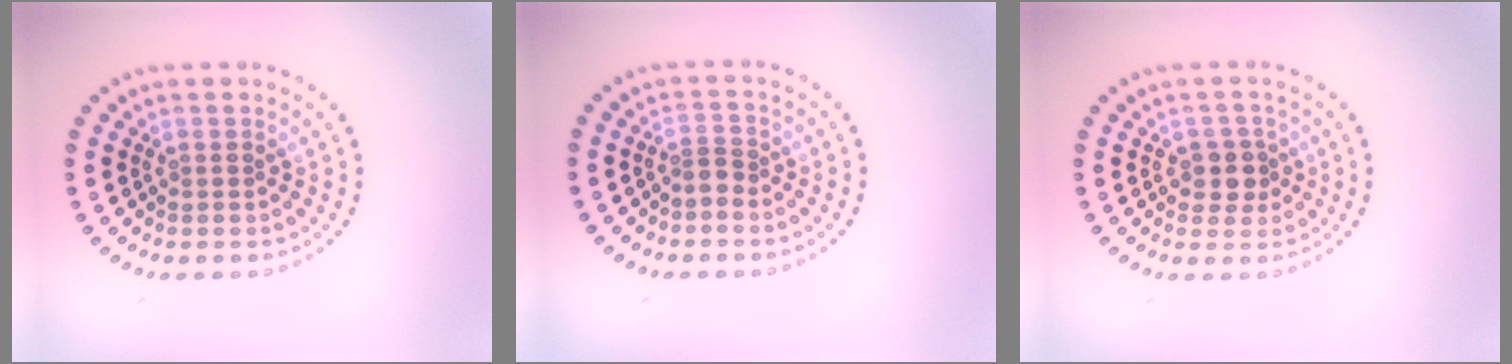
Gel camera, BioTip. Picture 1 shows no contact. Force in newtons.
{"total": 0.9, "press": 0.6, "slide": 0.7}
{"total": 2.2, "press": 2.0, "slide": 1.0}